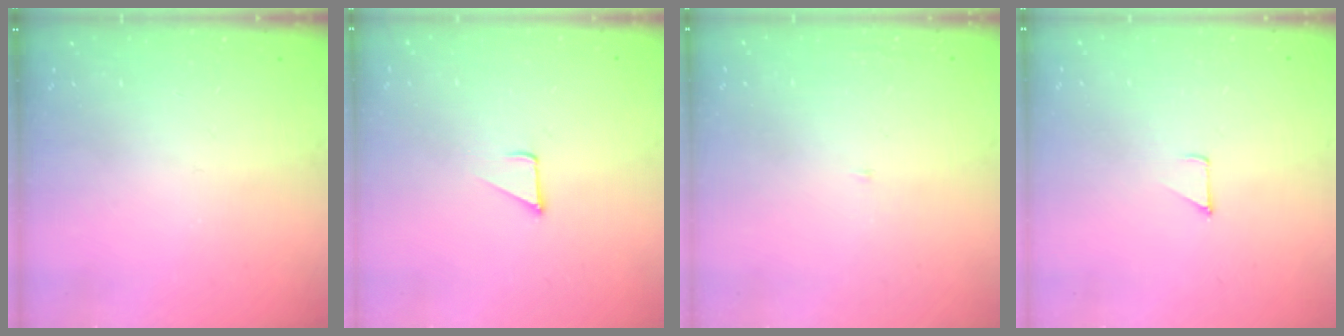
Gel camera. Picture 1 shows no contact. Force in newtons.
{"total": 2.8, "press": 2.8, "slide": 0.2}
{"total": 2.0, "press": 2.0, "slide": 0.2}
{"total": 2.9, "press": 2.8, "slide": 0.3}